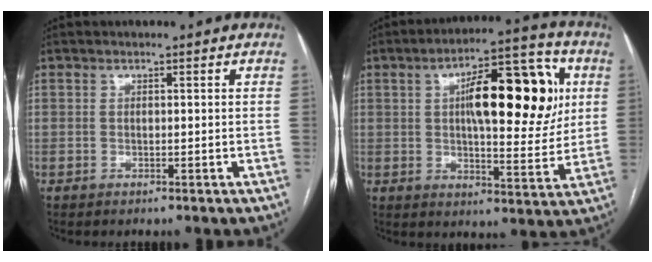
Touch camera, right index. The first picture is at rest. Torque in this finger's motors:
{"motor_torque": [1.50, -0.02, 0.80, 0.19]}